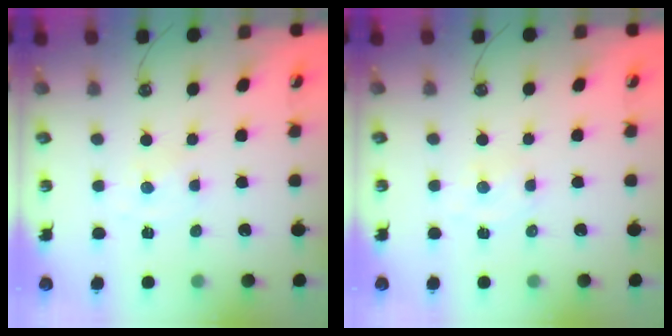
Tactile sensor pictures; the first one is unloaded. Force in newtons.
{"total": 2.6, "press": 2.6, "slide": 0.1}